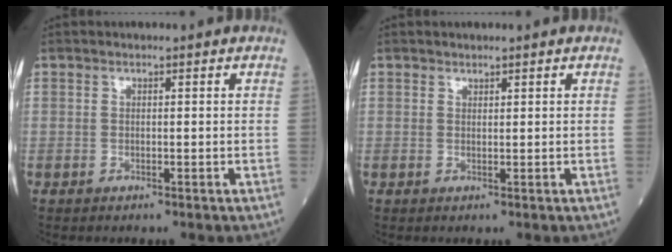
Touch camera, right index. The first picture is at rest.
{"total": 0.5, "force": [0.5, 0.1, 0.0], "torque": [-0.005, -0.004, 0.011]}